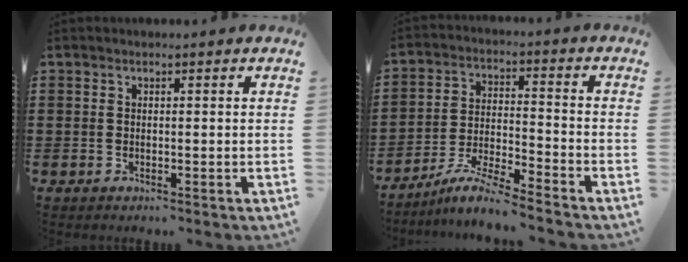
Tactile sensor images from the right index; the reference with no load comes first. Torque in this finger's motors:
{"motor_torque": [-0.04, 0.07, 0.04, -0.01]}